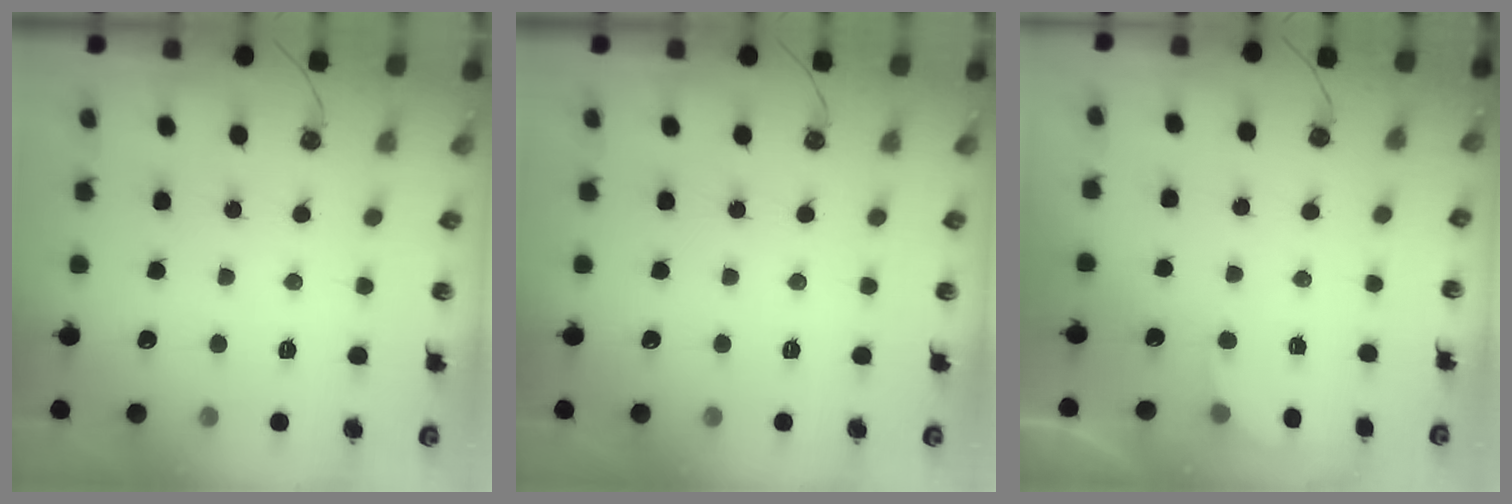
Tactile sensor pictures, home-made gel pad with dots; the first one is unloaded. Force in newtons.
{"total": 0.0}
{"total": 1.8, "press": 1.7, "slide": 0.8}